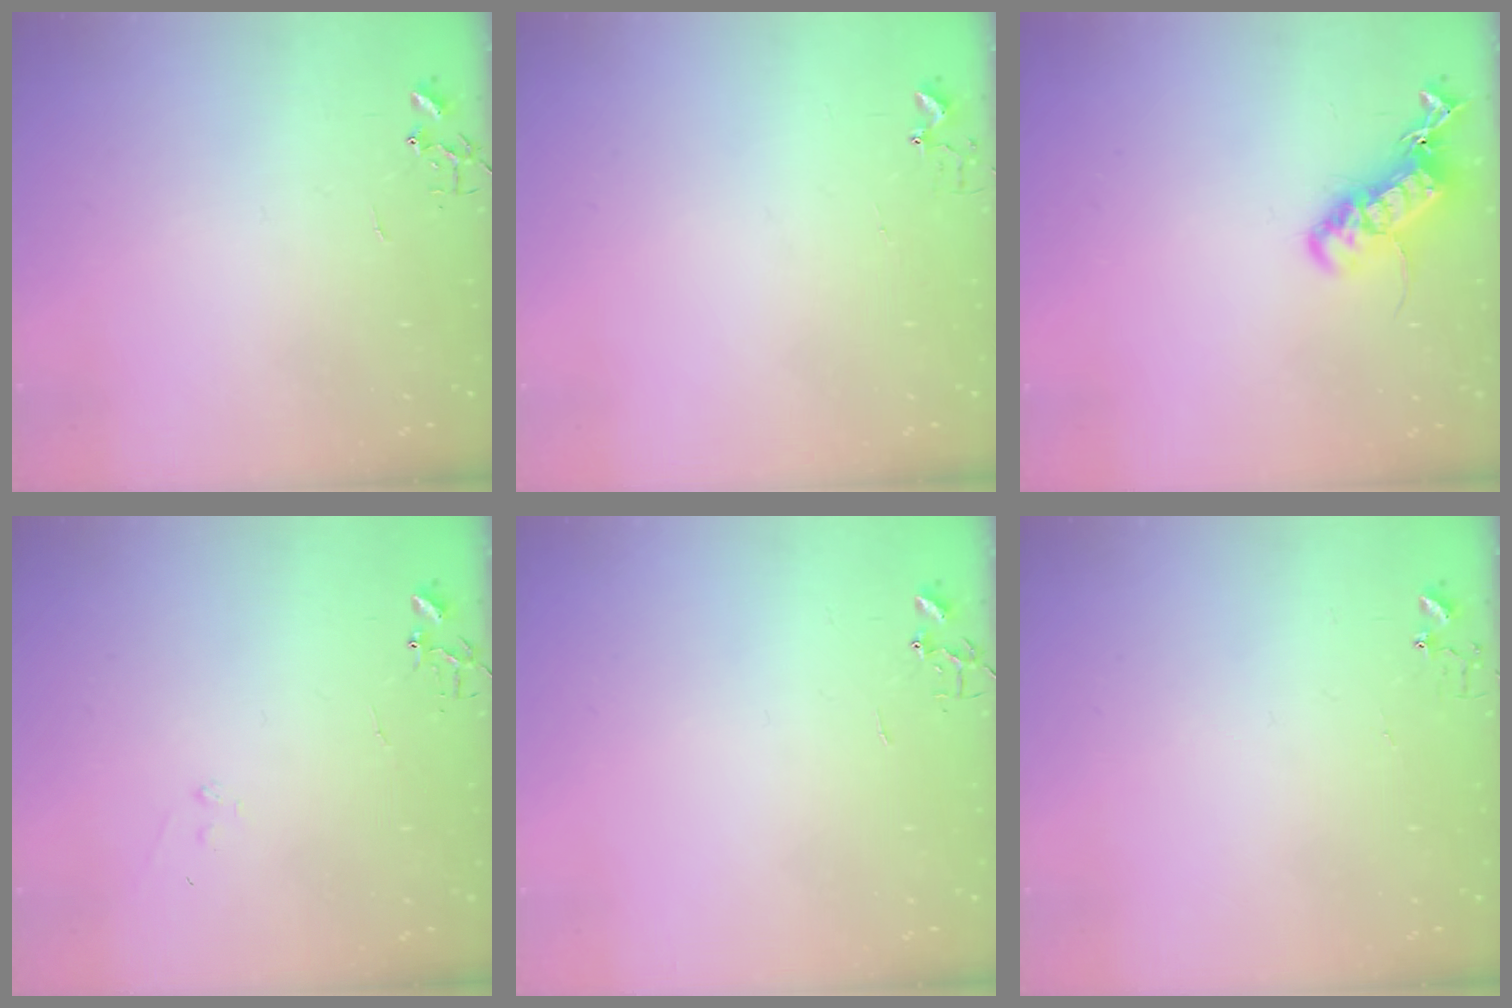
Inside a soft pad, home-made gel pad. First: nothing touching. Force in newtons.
{"total": 3.7, "press": 3.7, "slide": 0.2}
{"total": 16.7, "press": 16.6, "slide": 1.2}
{"total": 7.1, "press": 7.1, "slide": 0.7}
{"total": 0.0}
{"total": 3.9, "press": 3.9, "slide": 0.3}